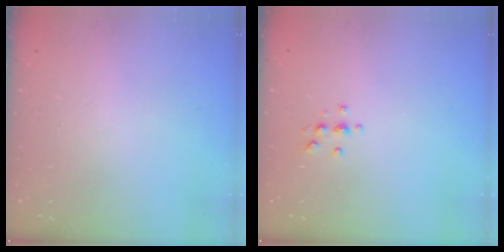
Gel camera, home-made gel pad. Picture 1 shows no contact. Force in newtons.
{"total": 4.6, "press": 4.6, "slide": 0.6}